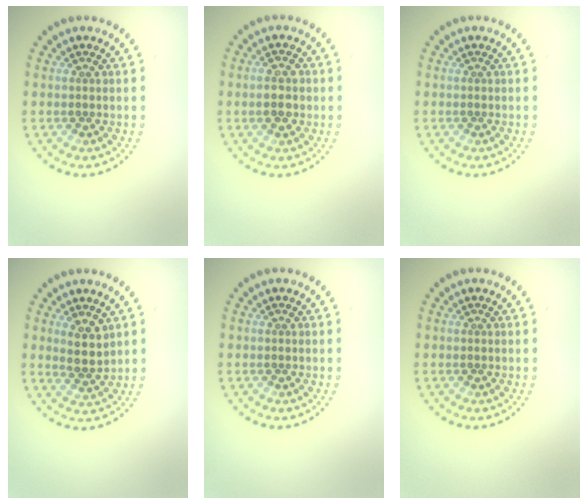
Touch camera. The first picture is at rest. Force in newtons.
{"total": 2.3, "press": 2.3, "slide": 0.3}
{"total": 0.0}
{"total": 2.5, "press": 2.2, "slide": 1.2}
{"total": 0.0}
{"total": 0.0}